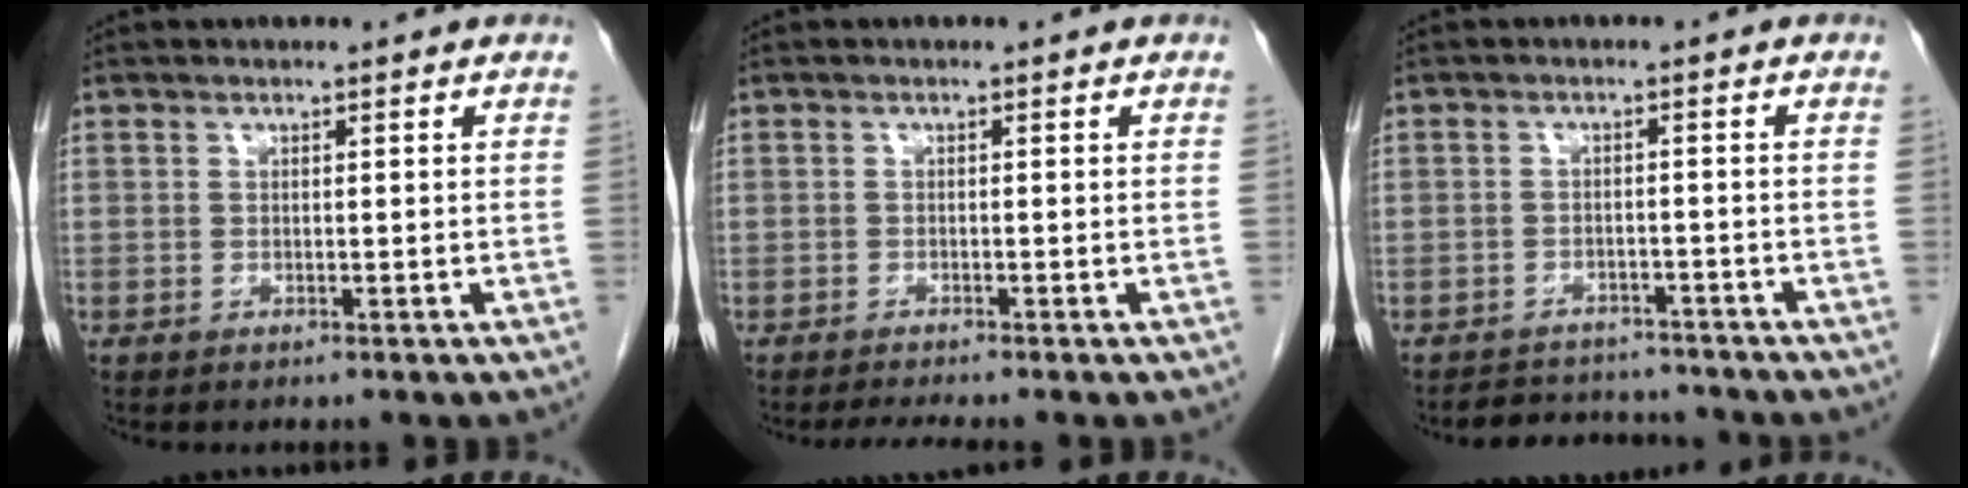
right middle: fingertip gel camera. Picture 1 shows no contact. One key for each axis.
{"total": 2.4, "fx": -2.1, "fy": -0.5, "fz": 1.0, "tx": -0.023, "ty": -0.010, "tz": -0.036}
{"total": 6.2, "fx": -5.9, "fy": 1.7, "fz": 0.2, "tx": -0.001, "ty": 0.007, "tz": -0.082}